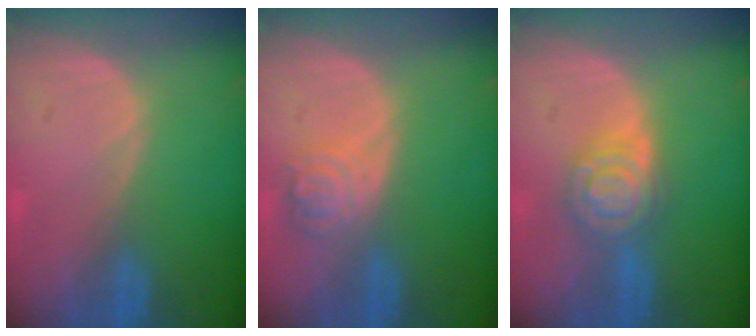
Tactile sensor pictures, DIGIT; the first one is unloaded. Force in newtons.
{"total": 4.7, "press": 4.2, "slide": 2.1}
{"total": 6.2, "press": 6.2, "slide": 0.4}